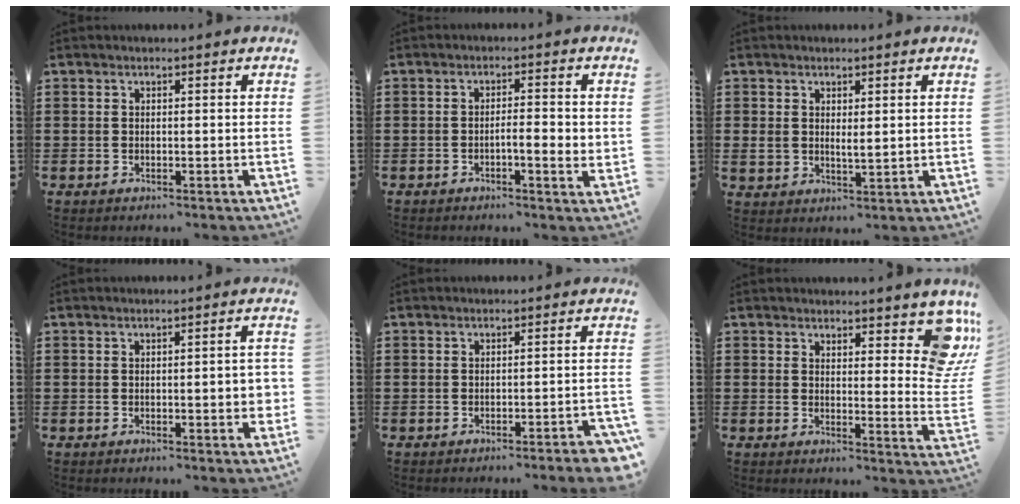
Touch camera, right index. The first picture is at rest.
{"total": 3.6, "force": [-0.8, 0.6, 3.5], "torque": [-0.060, 0.003, -0.017]}
{"total": 2.0, "force": [1.1, 1.3, 1.0], "torque": [-0.025, 0.007, 0.019]}
{"total": 3.9, "force": [-0.5, 0.7, 3.8], "torque": [-0.052, -0.003, -0.010]}
{"total": 2.7, "force": [-2.0, -0.2, 1.8], "torque": [-0.027, -0.006, -0.038]}
{"total": 7.1, "force": [5.0, 2.3, 4.5], "torque": [-0.053, -0.025, 0.086]}